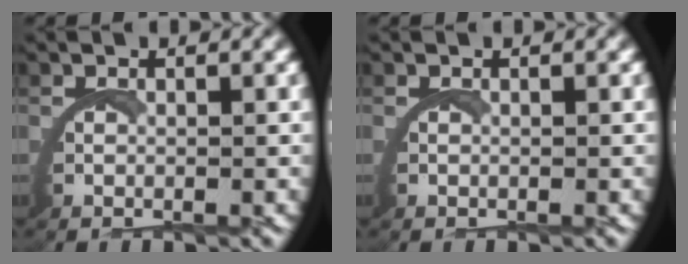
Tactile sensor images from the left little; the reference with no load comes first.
{"total": 0.0}